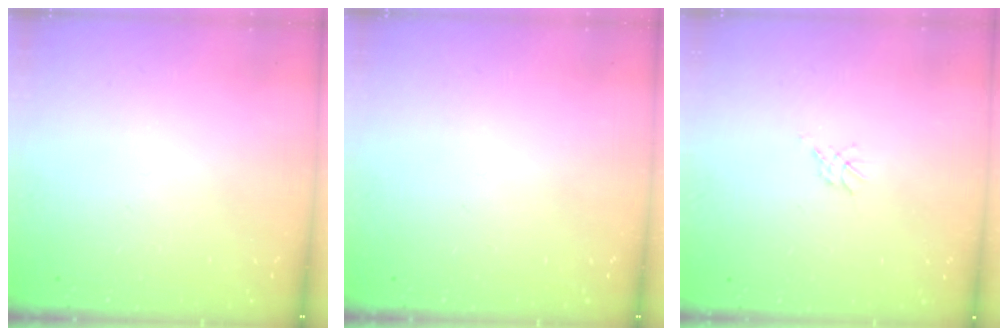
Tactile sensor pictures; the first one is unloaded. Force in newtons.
{"total": 0.0}
{"total": 2.1, "press": 2.1, "slide": 0.5}